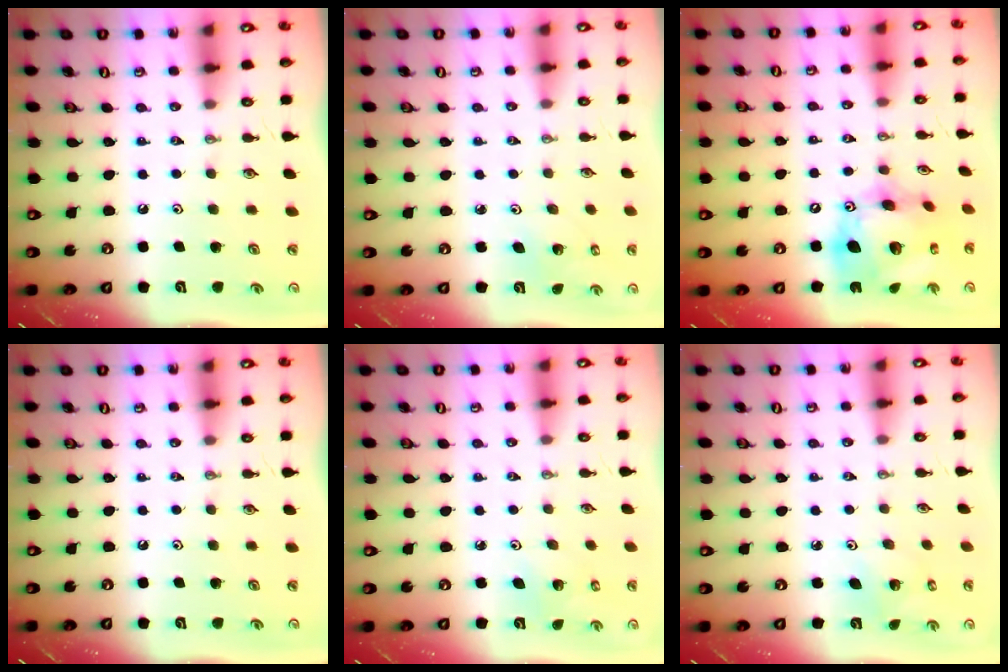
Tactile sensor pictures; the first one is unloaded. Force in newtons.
{"total": 2.1, "press": 2.1, "slide": 0.1}
{"total": 20.5, "press": 20.4, "slide": 2.1}
{"total": 0.0}
{"total": 2.4, "press": 2.4, "slide": 0.2}
{"total": 3.9, "press": 3.9, "slide": 0.2}